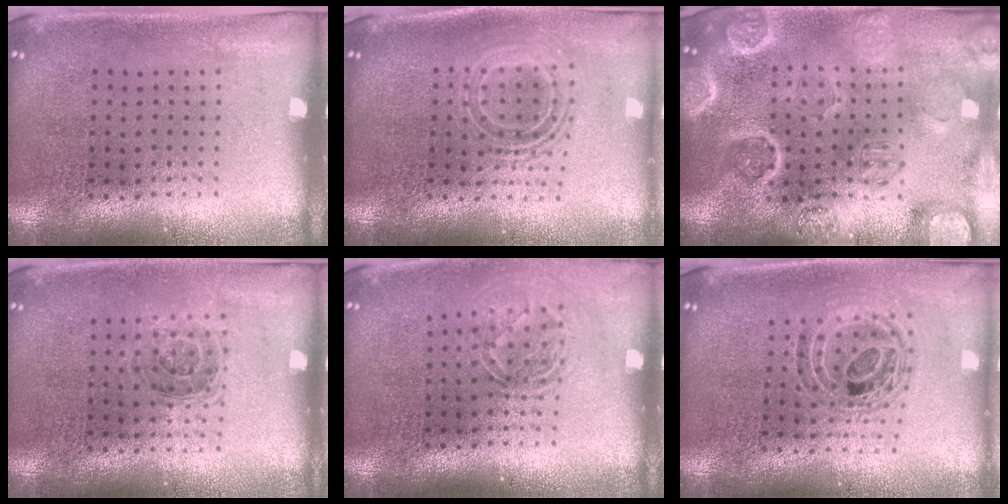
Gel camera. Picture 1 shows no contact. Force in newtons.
{"total": 2.0, "press": 1.5, "slide": 1.4}
{"total": 4.6, "press": 4.1, "slide": 2.0}
{"total": 1.1, "press": 1.0, "slide": 0.5}
{"total": 1.7, "press": 1.2, "slide": 1.1}
{"total": 0.9, "press": 0.9, "slide": 0.3}